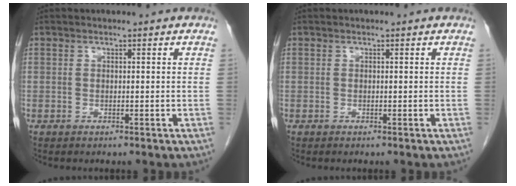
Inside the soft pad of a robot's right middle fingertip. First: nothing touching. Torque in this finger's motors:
{"motor_torque": [-0.17, 0.01, -0.06, 0.00]}